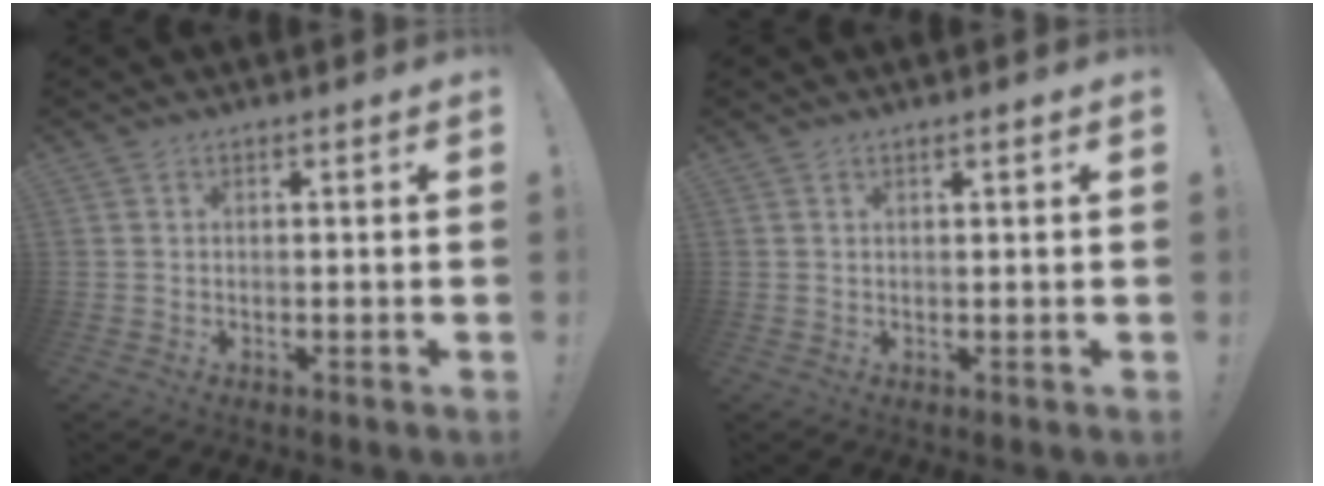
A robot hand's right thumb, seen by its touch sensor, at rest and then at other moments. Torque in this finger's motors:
{"motor_torque": [0.08, -0.03, -0.02, 0.06, -0.02]}